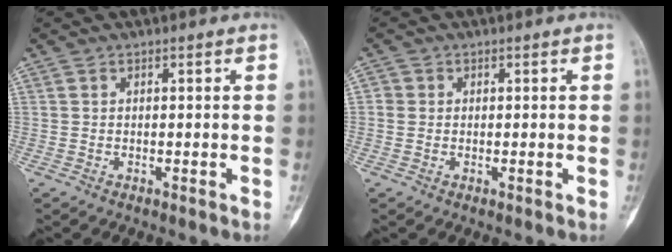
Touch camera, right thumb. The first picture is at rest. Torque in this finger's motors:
{"motor_torque": [-0.34, 0.43, 0.04, -0.13, -0.07]}